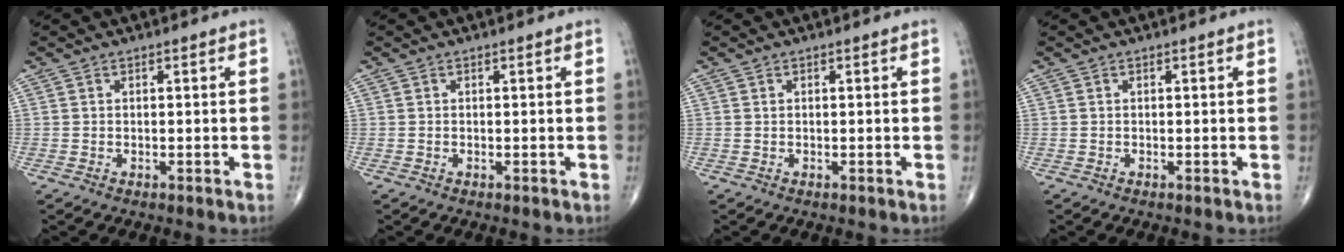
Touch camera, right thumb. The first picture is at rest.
{"total": 0.0}
{"total": 0.0}
{"total": 0.0}